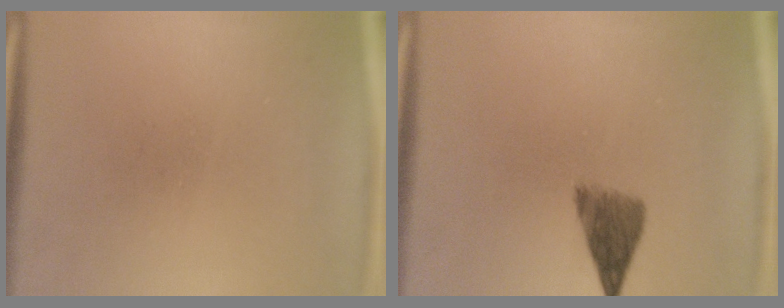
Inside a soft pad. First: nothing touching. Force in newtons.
{"total": 4.5}